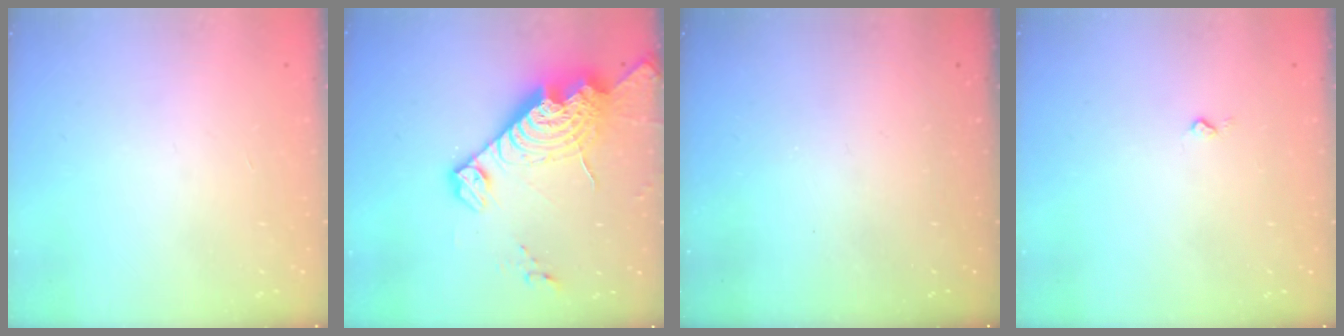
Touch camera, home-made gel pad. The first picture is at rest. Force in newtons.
{"total": 21.8, "press": 21.7, "slide": 2.0}
{"total": 0.0}
{"total": 2.7, "press": 2.6, "slide": 0.4}